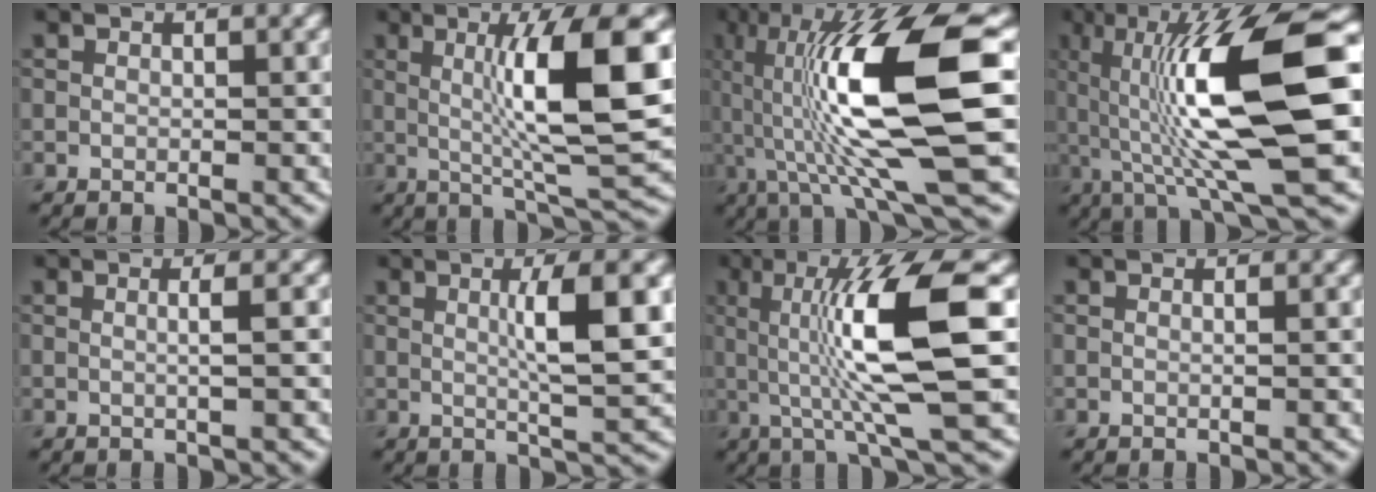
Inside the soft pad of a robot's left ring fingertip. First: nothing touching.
{"total": 10.2, "force": [1.4, 1.6, 10.0], "torque": [-0.145, -0.002, 0.030]}
{"total": 14.1, "force": [0.2, 3.2, 13.7], "torque": [-0.264, 0.011, 0.006]}
{"total": 13.5, "force": [1.0, 3.2, 13.1], "torque": [-0.226, 0.013, 0.013]}
{"total": 2.4, "force": [0.3, 0.9, 2.2], "torque": [-0.016, 0.005, -0.012]}
{"total": 6.6, "force": [1.1, 1.2, 6.4], "torque": [-0.091, 0.009, 0.018]}
{"total": 10.3, "force": [0.9, 1.8, 10.1], "torque": [-0.157, 0.000, 0.019]}
{"total": 0.8, "force": [0.1, 0.4, 0.7], "torque": [-0.008, 0.000, -0.008]}